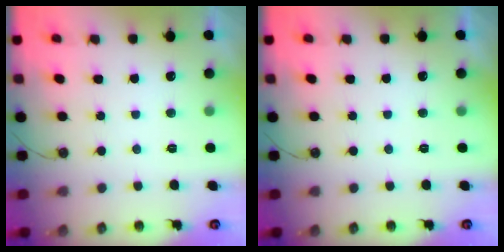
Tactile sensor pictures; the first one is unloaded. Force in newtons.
{"total": 0.0}